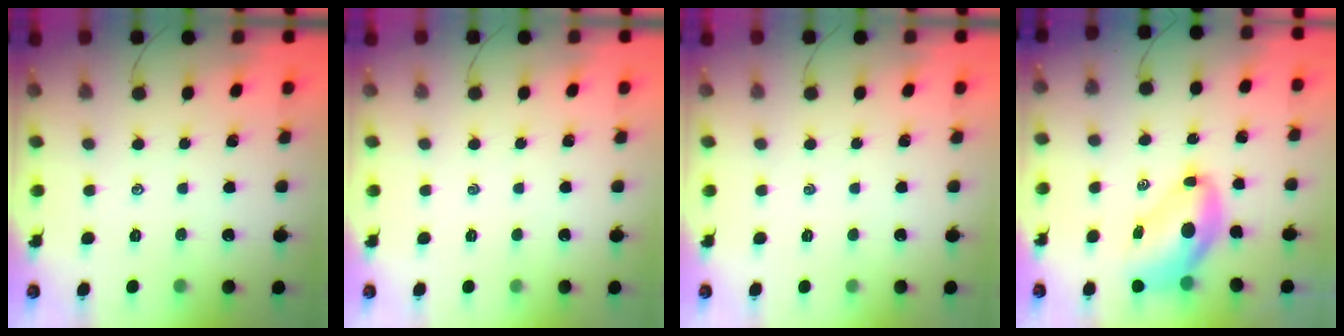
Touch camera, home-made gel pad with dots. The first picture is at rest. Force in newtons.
{"total": 0.0}
{"total": 0.0}
{"total": 8.9, "press": 8.5, "slide": 2.7}